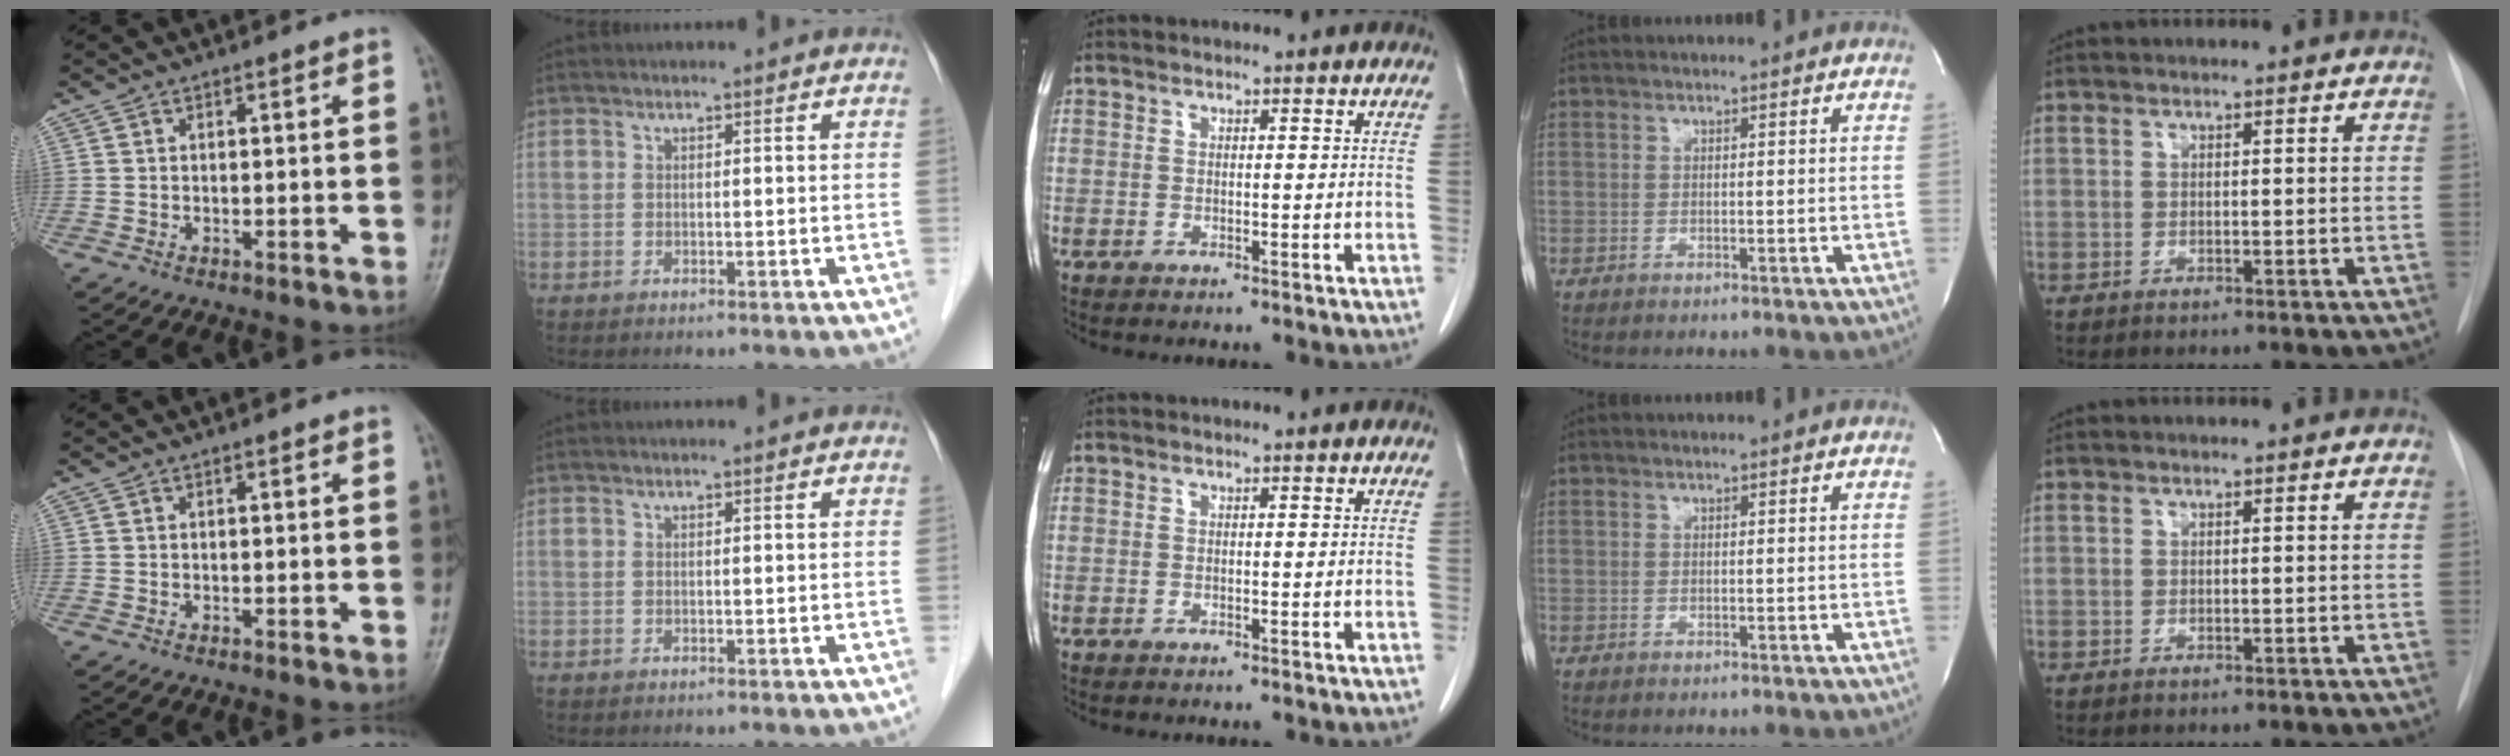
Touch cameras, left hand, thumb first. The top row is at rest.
{}